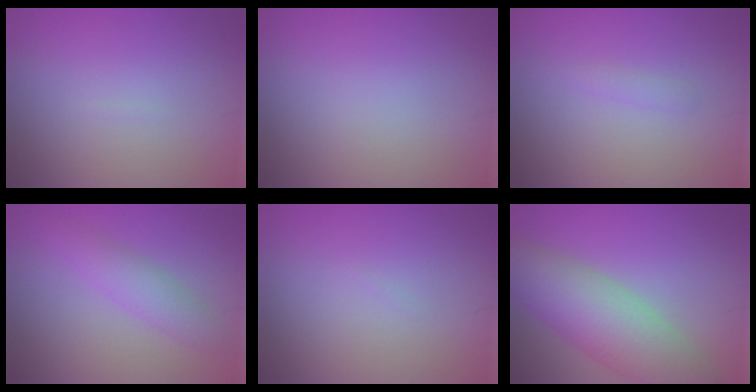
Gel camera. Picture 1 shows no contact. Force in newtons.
{"total": 0.0}
{"total": 0.6, "press": 0.6, "slide": 0.1}
{"total": 2.7, "press": 2.7, "slide": 0.1}
{"total": 0.0}
{"total": 8.0, "press": 8.0, "slide": 0.3}